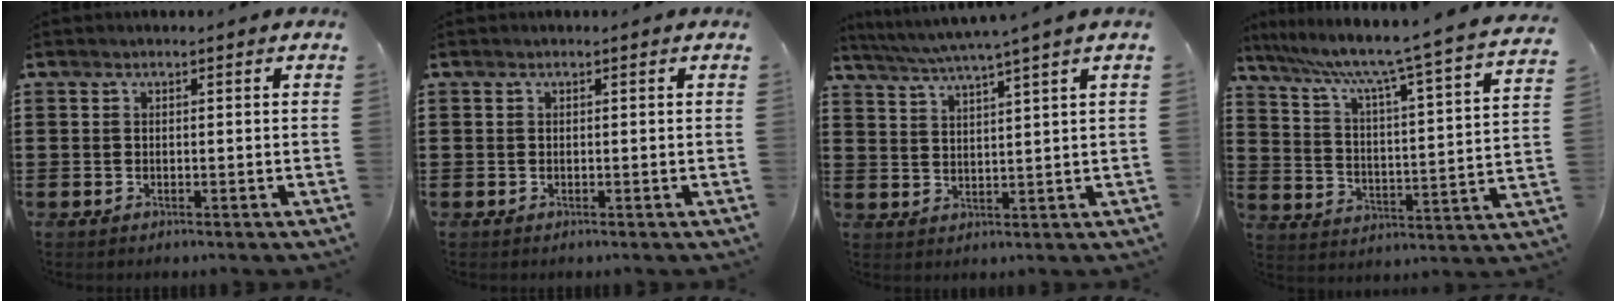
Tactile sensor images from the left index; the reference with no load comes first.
{"total": 0.0}
{"total": 3.6, "force": [3.0, -1.0, 1.7], "torque": [-0.042, -0.019, 0.049]}
{"total": 6.7, "force": [5.4, -0.8, 3.8], "torque": [-0.092, -0.055, 0.074]}